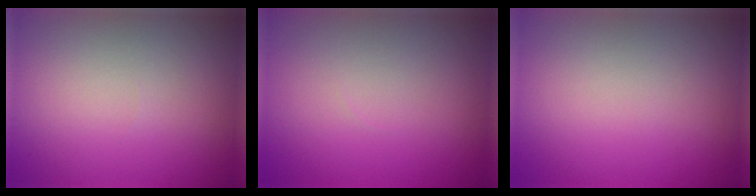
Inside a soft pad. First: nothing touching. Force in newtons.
{"total": 0.5, "press": 0.5, "slide": 0.0}
{"total": 0.0}